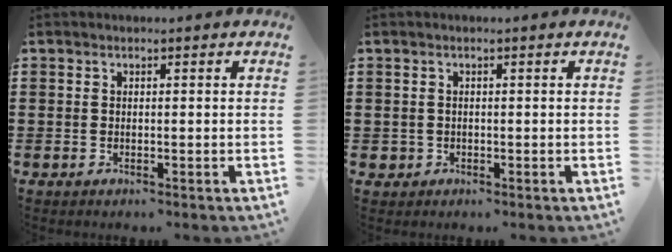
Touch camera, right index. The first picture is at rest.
{"total": 0.8, "force": [-0.2, 0.8, 0.1], "torque": [-0.005, 0.004, -0.005]}